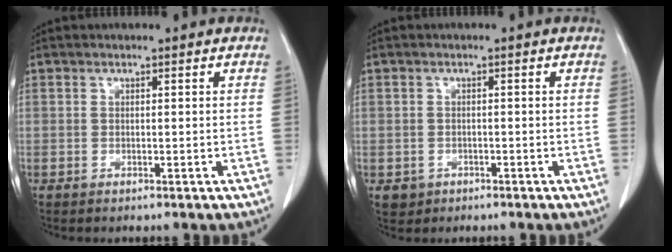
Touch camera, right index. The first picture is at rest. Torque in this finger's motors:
{"motor_torque": [-0.24, 0.00, -0.73, -0.16]}